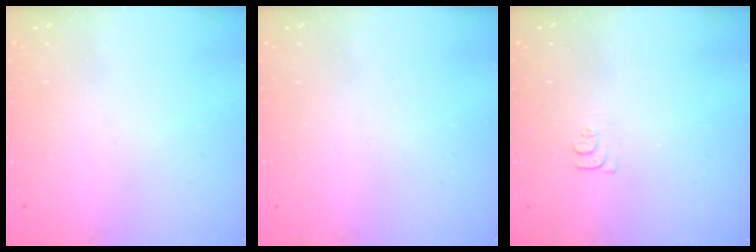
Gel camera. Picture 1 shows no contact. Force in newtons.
{"total": 1.7, "press": 1.7, "slide": 0.1}
{"total": 3.7, "press": 3.6, "slide": 0.5}